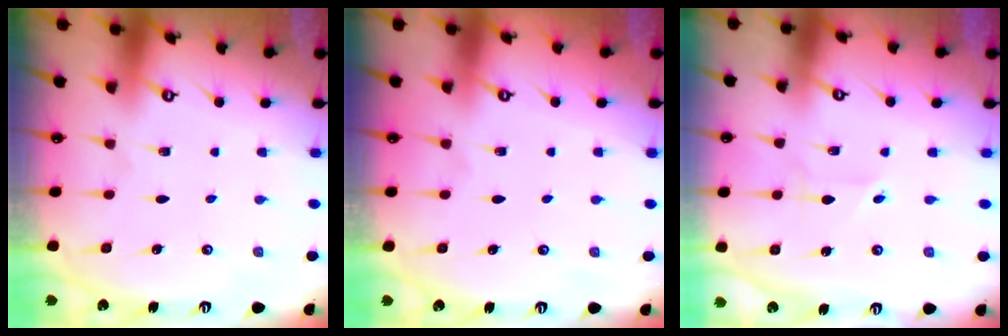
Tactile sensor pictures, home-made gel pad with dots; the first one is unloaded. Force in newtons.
{"total": 0.0}
{"total": 1.6, "press": 1.6, "slide": 0.3}